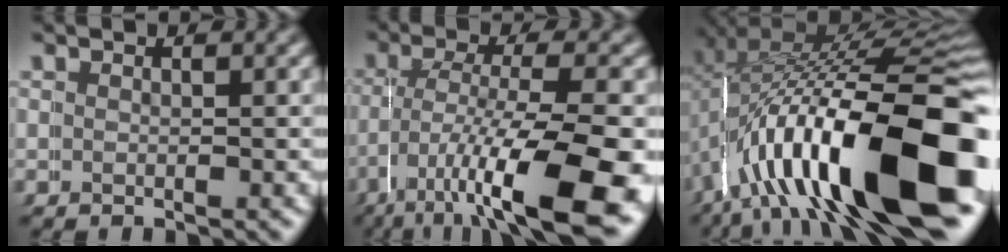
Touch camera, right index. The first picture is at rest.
{"total": 9.8, "force": [-3.9, 3.2, 8.4], "torque": [-0.143, -0.029, -0.049]}
{"total": 19.2, "force": [-5.3, 9.1, 16.0], "torque": [-0.263, -0.031, -0.064]}